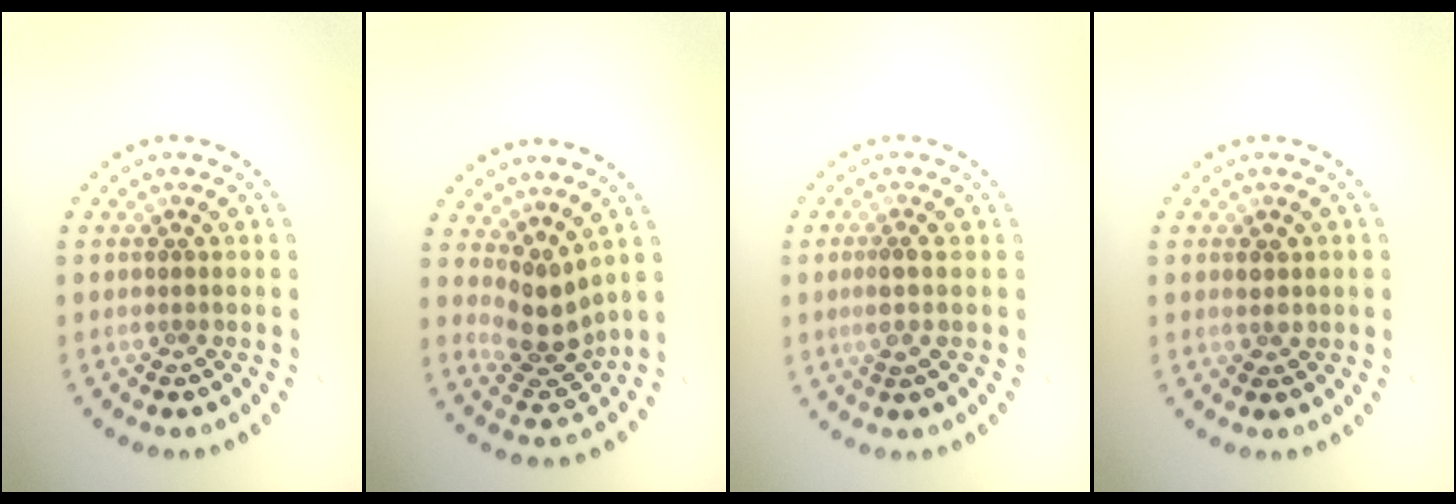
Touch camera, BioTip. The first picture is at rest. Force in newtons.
{"total": 3.6, "press": 2.7, "slide": 2.3}
{"total": 1.3, "press": 0.9, "slide": 0.9}
{"total": 1.1, "press": 1.0, "slide": 0.4}